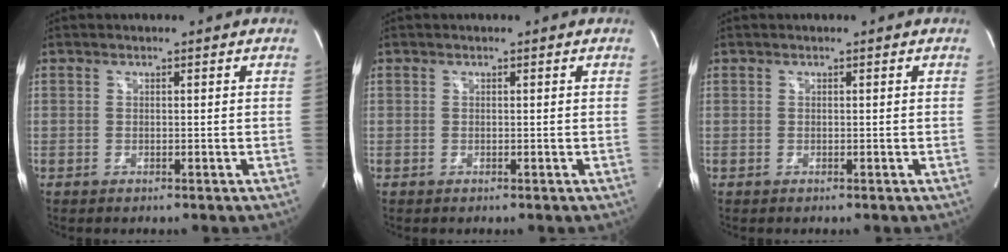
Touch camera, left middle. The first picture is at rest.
{"total": 0.0}
{"total": 0.0}